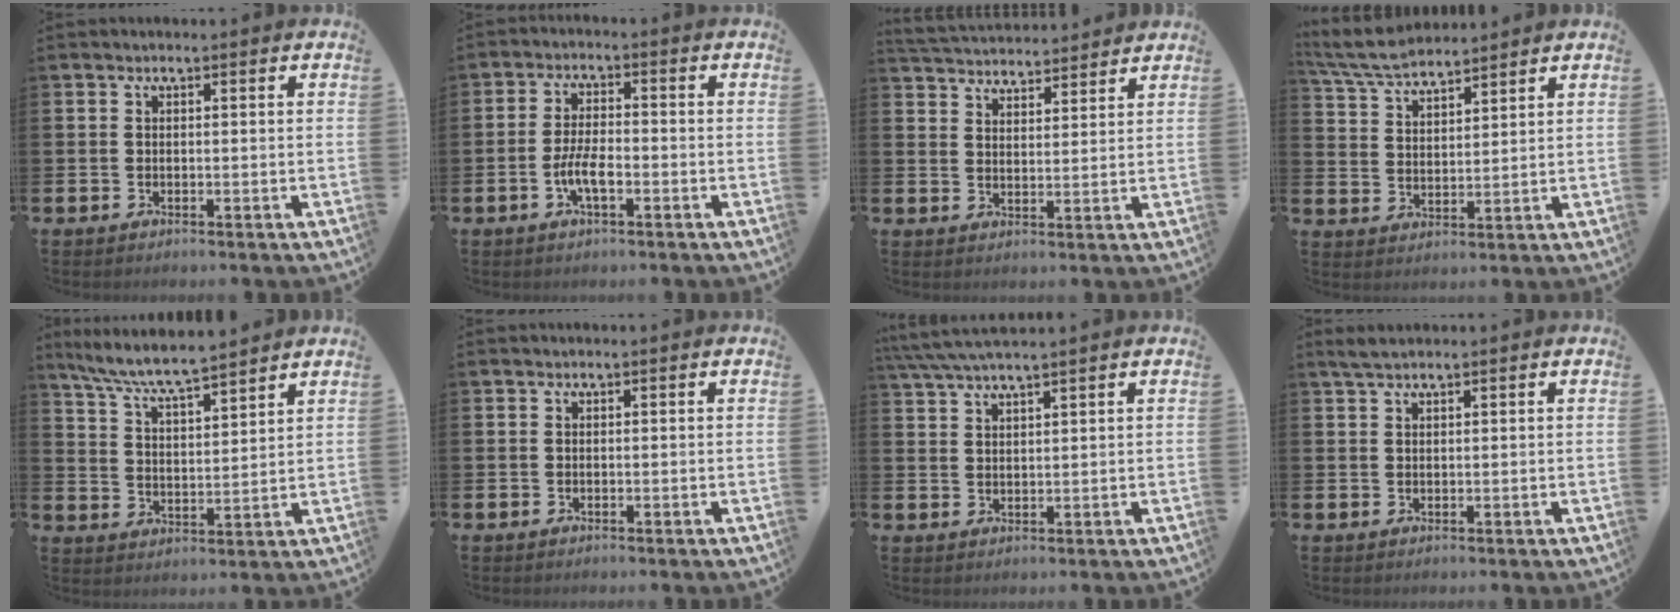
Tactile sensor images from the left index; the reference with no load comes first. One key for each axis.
{"total": 4.3, "fx": -1.4, "fy": 1.5, "fz": 3.8, "tx": -0.075, "ty": -0.001, "tz": -0.030}
{"total": 4.5, "fx": 4.4, "fy": 0.7, "fz": -0.3, "tx": -0.017, "ty": -0.026, "tz": 0.081}
{"total": 6.1, "fx": 5.9, "fy": 1.0, "fz": 1.5, "tx": -0.048, "ty": -0.024, "tz": 0.108}
{"total": 7.3, "fx": 6.9, "fy": 0.2, "fz": 2.4, "tx": -0.073, "ty": -0.038, "tz": 0.122}
{"total": 0.0}
{"total": 4.0, "fx": 3.6, "fy": -0.1, "fz": 1.7, "tx": -0.047, "ty": -0.007, "tz": 0.068}
{"total": 2.0, "fx": 1.6, "fy": 0.4, "fz": 1.1, "tx": -0.023, "ty": 0.004, "tz": 0.029}